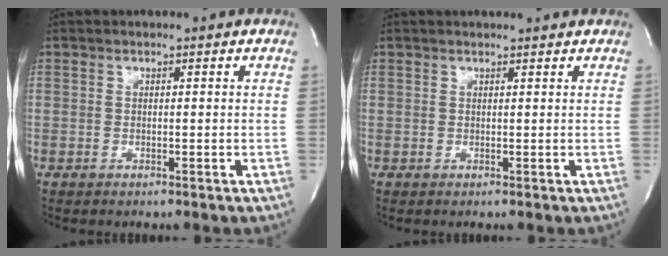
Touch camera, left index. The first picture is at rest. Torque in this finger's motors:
{"motor_torque": [0.40, -0.40, 0.12, 0.01]}